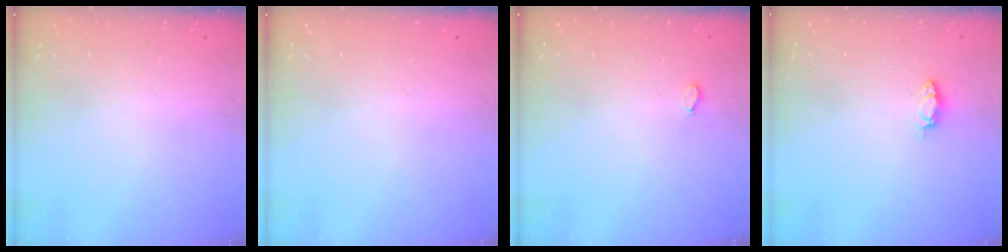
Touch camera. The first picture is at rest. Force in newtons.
{"total": 0.0}
{"total": 3.5, "press": 3.4, "slide": 0.5}
{"total": 3.7, "press": 3.7, "slide": 0.4}